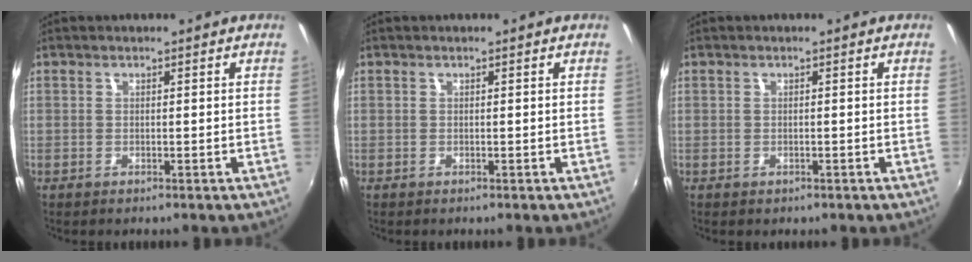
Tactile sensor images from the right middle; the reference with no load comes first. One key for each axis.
{"total": 0.0}
{"total": 0.7, "fx": -0.4, "fy": 0.6, "fz": 0.1, "tx": -0.001, "ty": -0.004, "tz": -0.004}